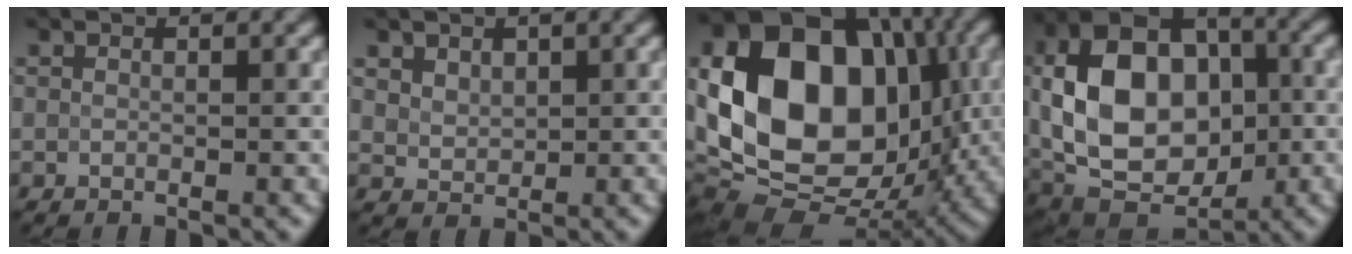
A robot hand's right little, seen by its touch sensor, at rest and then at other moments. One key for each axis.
{"total": 2.3, "fx": 1.3, "fy": 1.6, "fz": 1.1, "tx": -0.018, "ty": 0.010, "tz": 0.021}
{"total": 17.2, "fx": 0.8, "fy": 12.4, "fz": 11.8, "tx": -0.232, "ty": 0.018, "tz": 0.006}
{"total": 15.5, "fx": 0.1, "fy": 10.7, "fz": 11.1, "tx": -0.217, "ty": 0.019, "tz": 0.000}